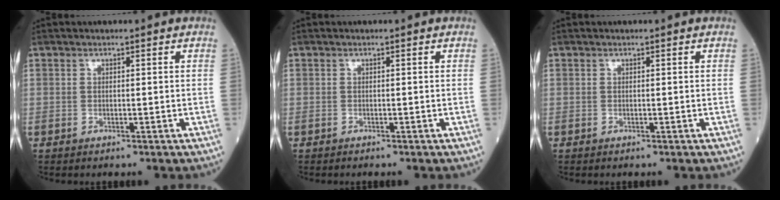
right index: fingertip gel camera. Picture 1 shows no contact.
{"total": 0.0}
{"total": 0.0}